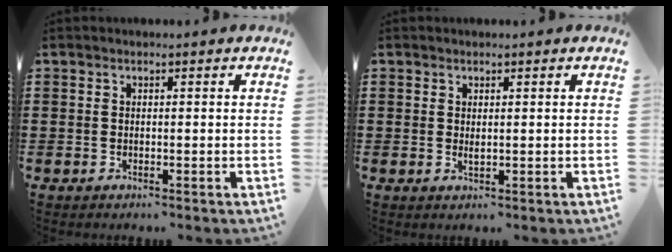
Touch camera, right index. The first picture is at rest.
{"total": 0.9, "force": [0.3, 0.3, 0.8], "torque": [-0.015, 0.003, 0.004]}